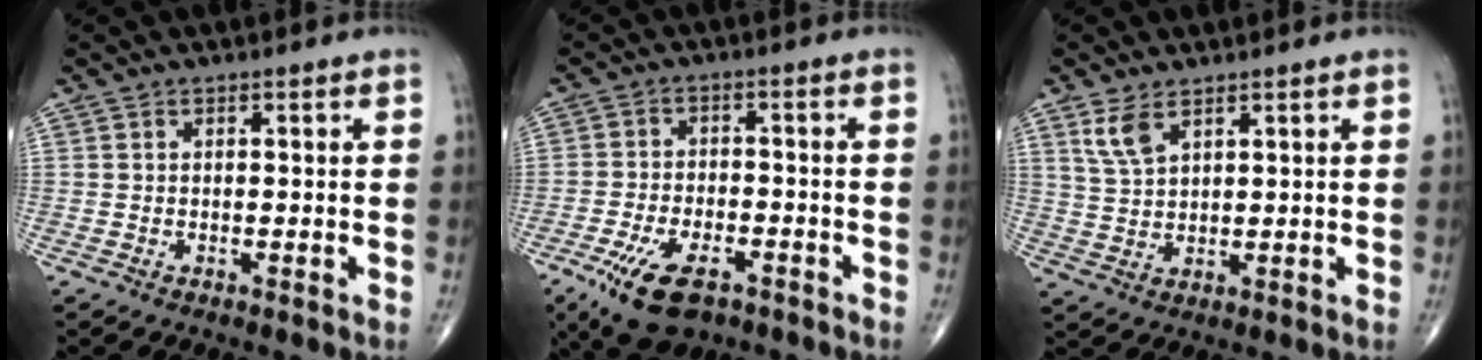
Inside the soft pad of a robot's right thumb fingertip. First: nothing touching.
{"total": 11.1, "force": [-6.3, 5.4, 7.3], "torque": [-0.131, 0.015, -0.103]}
{"total": 4.8, "force": [3.0, 2.1, 3.1], "torque": [-0.064, -0.009, 0.067]}